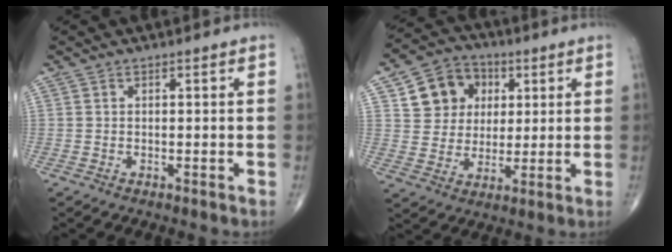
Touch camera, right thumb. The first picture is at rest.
{"total": 11.9, "force": [4.1, 10.1, 4.8], "torque": [-0.044, -0.001, 0.071]}